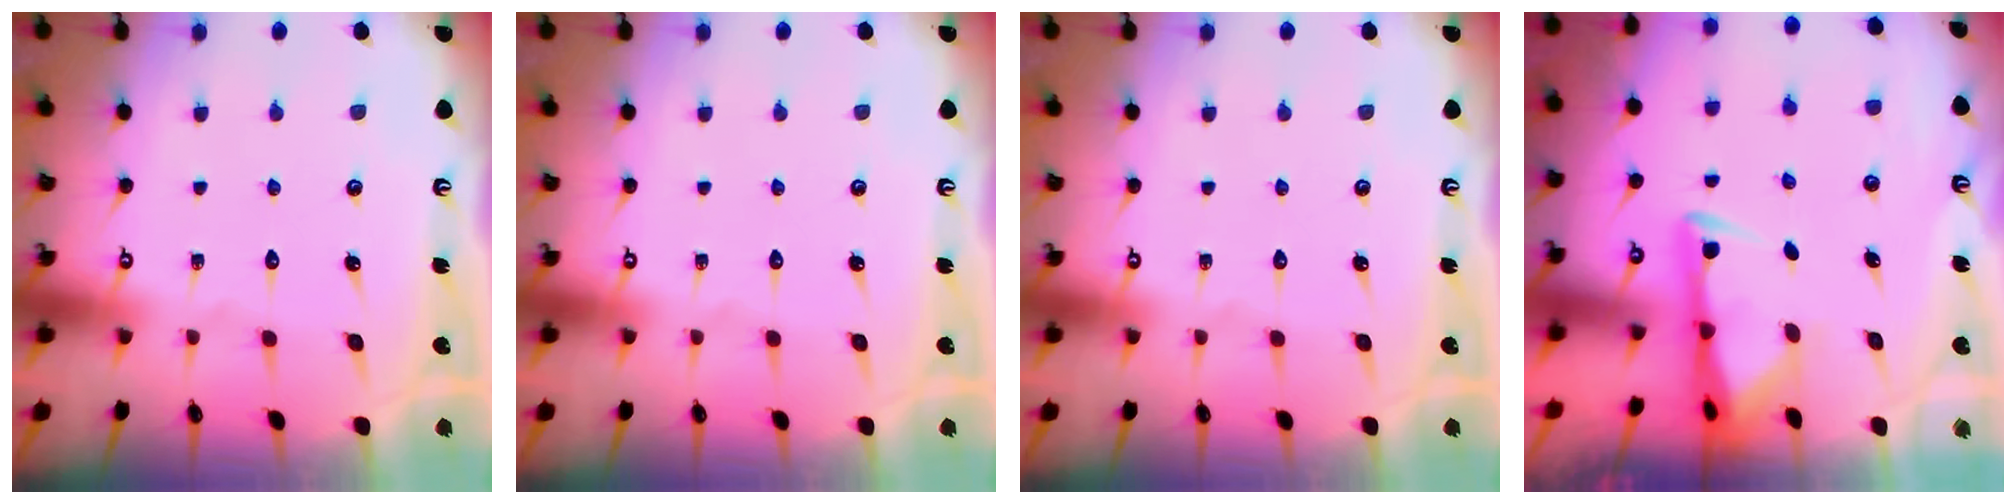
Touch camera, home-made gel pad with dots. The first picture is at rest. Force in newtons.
{"total": 0.0}
{"total": 0.0}
{"total": 3.0, "press": 2.9, "slide": 0.5}